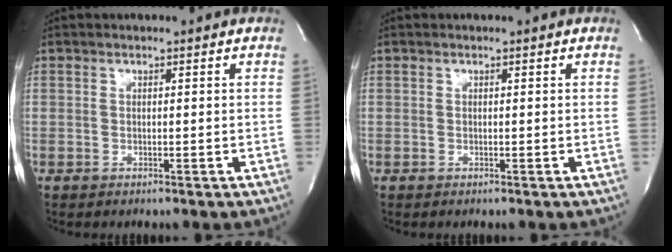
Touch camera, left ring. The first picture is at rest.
{"total": 0.0}